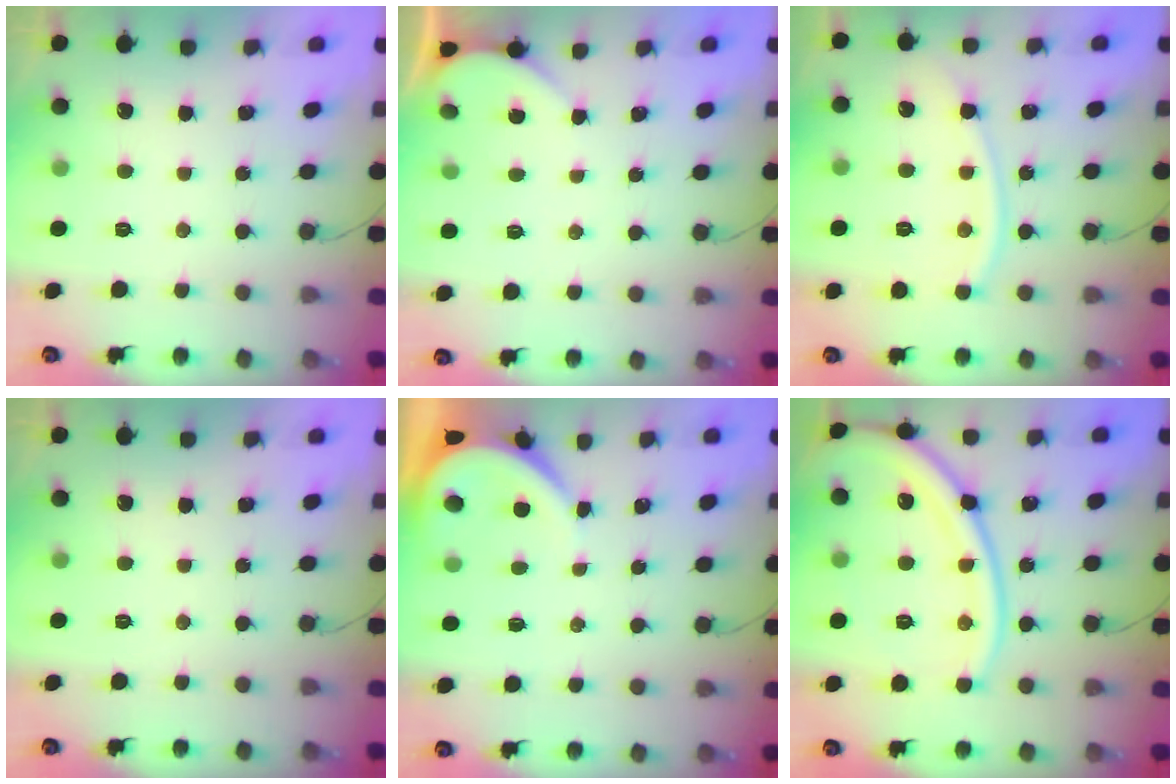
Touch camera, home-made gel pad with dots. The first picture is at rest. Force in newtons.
{"total": 2.3, "press": 2.3, "slide": 0.2}
{"total": 10.3, "press": 10.2, "slide": 1.3}
{"total": 0.0}
{"total": 3.6, "press": 3.5, "slide": 0.5}
{"total": 19.1, "press": 19.0, "slide": 2.4}